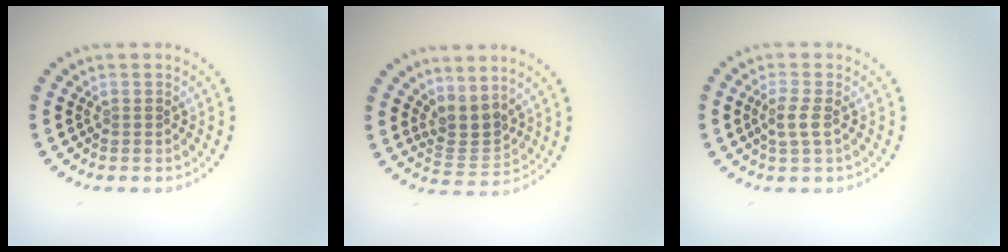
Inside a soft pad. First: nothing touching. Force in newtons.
{"total": 2.8, "press": 2.1, "slide": 1.9}
{"total": 1.7, "press": 1.5, "slide": 0.8}